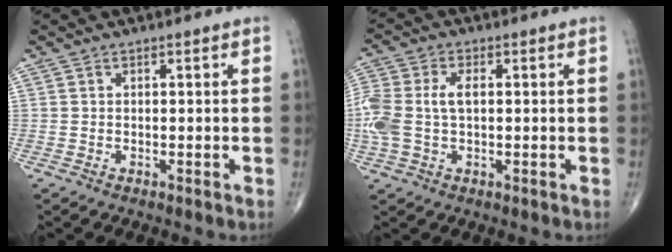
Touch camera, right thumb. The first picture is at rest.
{"total": 10.1, "force": [0.4, 6.0, 8.1], "torque": [-0.215, 0.019, 0.010]}